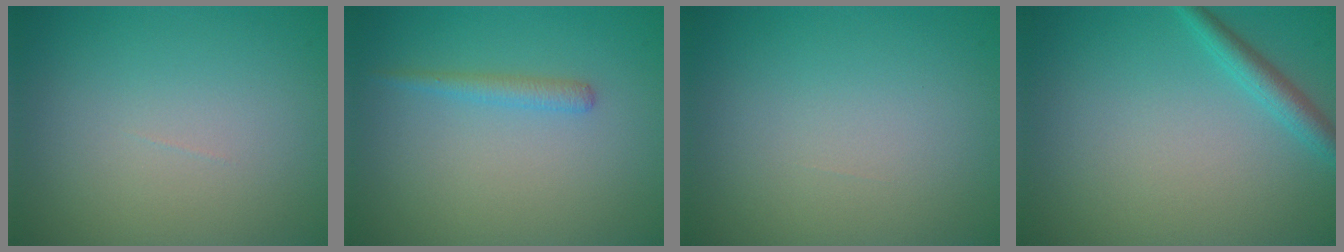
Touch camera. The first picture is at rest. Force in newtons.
{"total": 1.3, "press": 1.3, "slide": 0.1}
{"total": 0.0}
{"total": 2.0, "press": 2.0, "slide": 0.1}